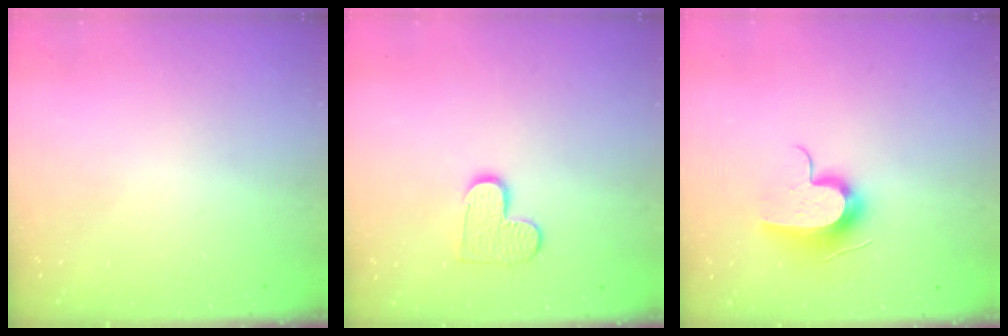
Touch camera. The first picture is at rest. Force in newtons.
{"total": 9.2, "press": 9.1, "slide": 0.6}
{"total": 11.3, "press": 11.3, "slide": 0.4}